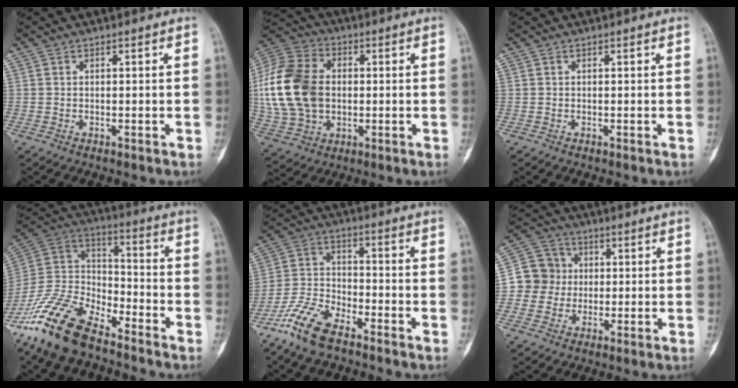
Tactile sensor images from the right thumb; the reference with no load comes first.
{"total": 20.2, "force": [0.7, 14.5, 14.1], "torque": [-0.280, 0.012, 0.015]}
{"total": 0.0}
{"total": 18.5, "force": [-13.6, 7.5, 10.1], "torque": [-0.194, 0.061, -0.262]}
{"total": 11.0, "force": [-7.8, 4.1, 6.5], "torque": [-0.143, 0.035, -0.162]}
{"total": 8.1, "force": [-0.1, 7.9, 1.8], "torque": [0.006, 0.019, -0.012]}